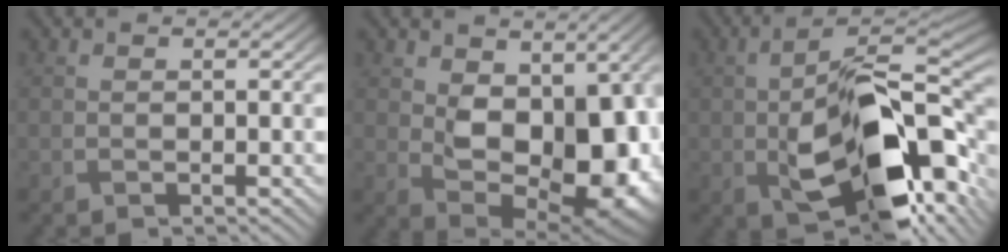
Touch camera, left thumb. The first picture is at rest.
{"total": 13.7, "force": [0.2, 8.4, 10.9], "torque": [-0.156, -0.022, 0.019]}
{"total": 16.5, "force": [-3.8, 8.1, 13.9], "torque": [-0.232, -0.007, -0.057]}